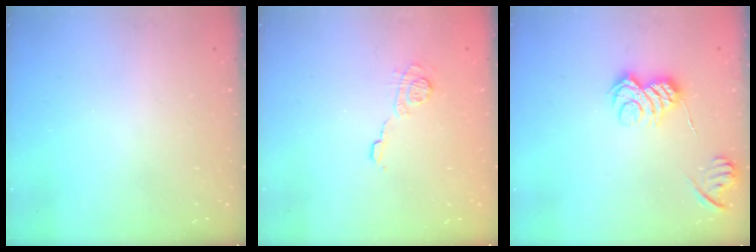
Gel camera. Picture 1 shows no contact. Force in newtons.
{"total": 9.5, "press": 9.5, "slide": 0.8}
{"total": 8.5, "press": 8.5, "slide": 0.6}